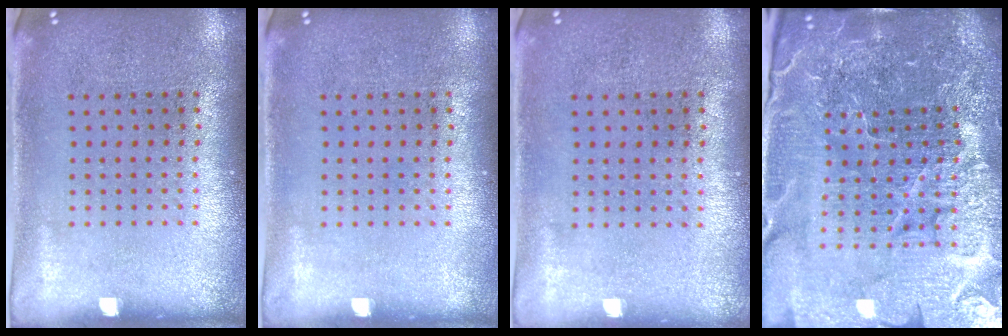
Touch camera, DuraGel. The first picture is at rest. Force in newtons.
{"total": 0.0}
{"total": 0.0}
{"total": 6.7, "press": 5.8, "slide": 3.2}